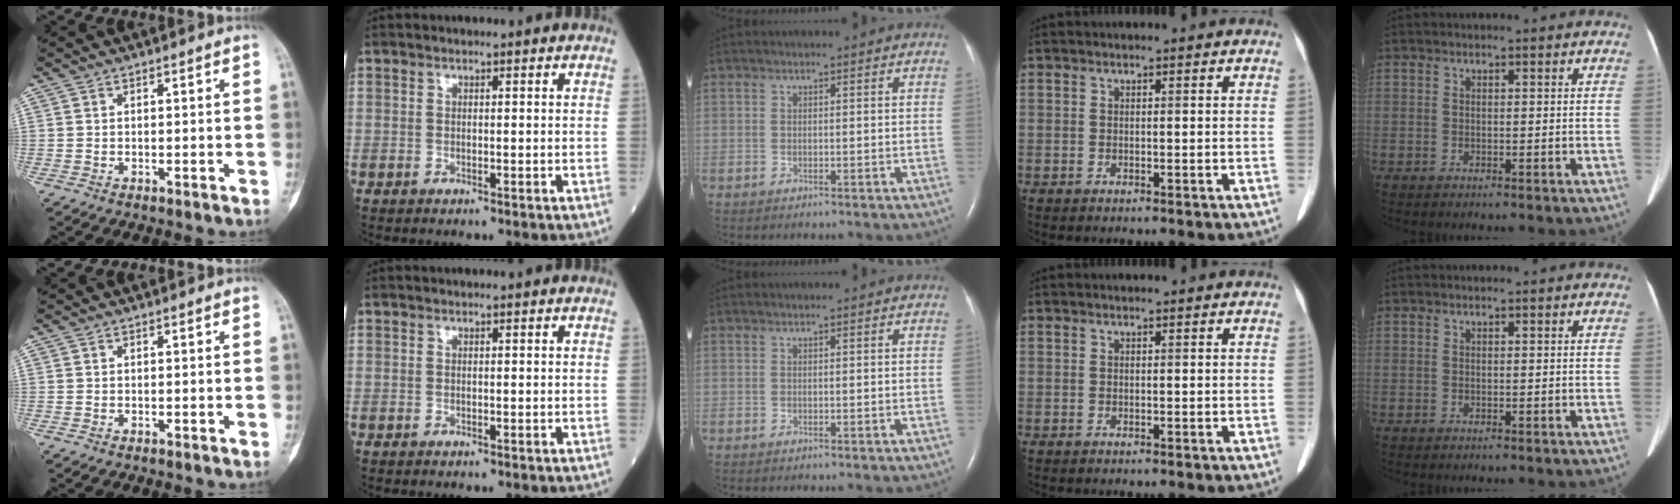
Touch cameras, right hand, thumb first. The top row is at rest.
{}